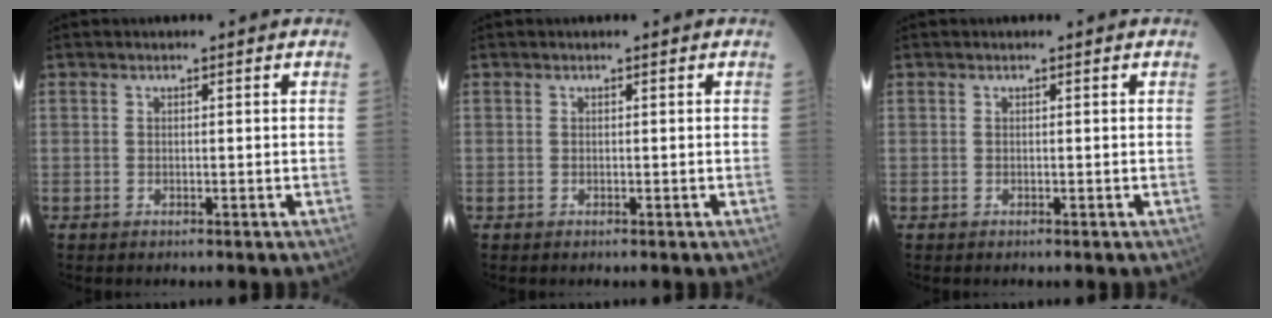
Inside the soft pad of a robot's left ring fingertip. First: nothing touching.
{"total": 0.0}
{"total": 0.0}